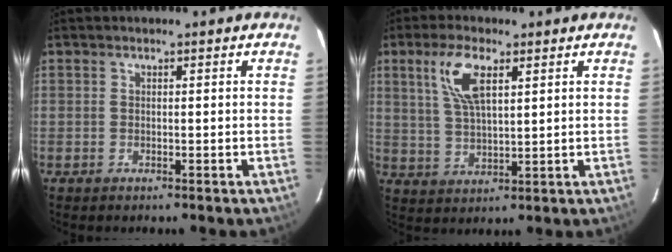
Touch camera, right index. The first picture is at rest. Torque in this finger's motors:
{"motor_torque": [0.51, 0.41, 0.20, 0.13]}